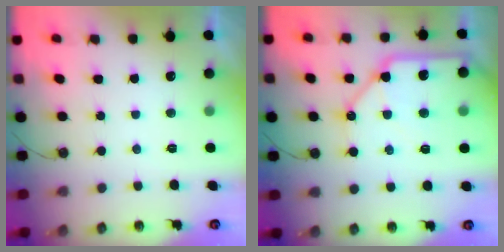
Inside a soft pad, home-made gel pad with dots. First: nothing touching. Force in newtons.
{"total": 15.5, "press": 15.4, "slide": 1.7}